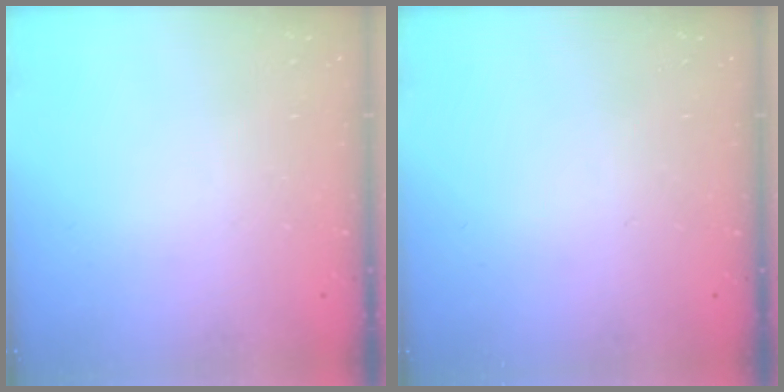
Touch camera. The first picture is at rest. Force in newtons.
{"total": 0.0}